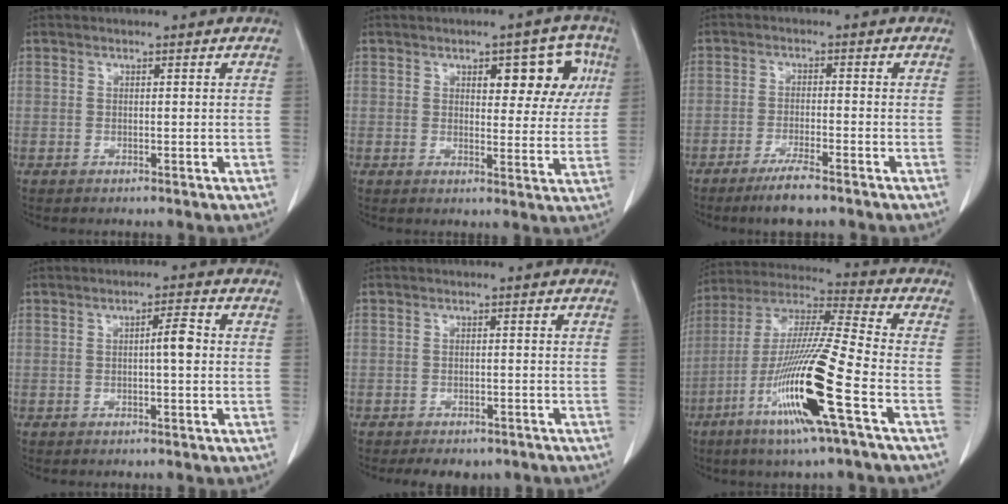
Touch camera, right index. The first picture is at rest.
{"total": 8.7, "force": [3.3, 3.8, 7.1], "torque": [-0.069, 0.020, 0.038]}
{"total": 4.9, "force": [-3.7, 0.4, 3.3], "torque": [-0.063, -0.010, -0.066]}
{"total": 3.0, "force": [0.0, 0.3, 3.0], "torque": [-0.047, 0.003, -0.002]}
{"total": 6.0, "force": [-4.7, 3.0, 2.0], "torque": [-0.020, 0.005, -0.054]}
{"total": 18.2, "force": [-7.2, -0.5, 16.8], "torque": [-0.347, -0.028, -0.144]}